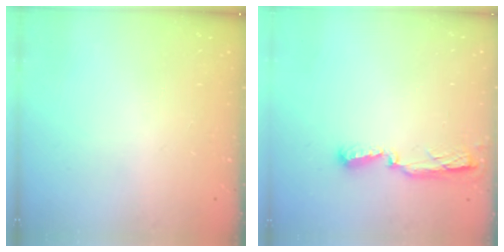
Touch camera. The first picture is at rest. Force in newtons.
{"total": 9.5, "press": 7.8, "slide": 5.5}